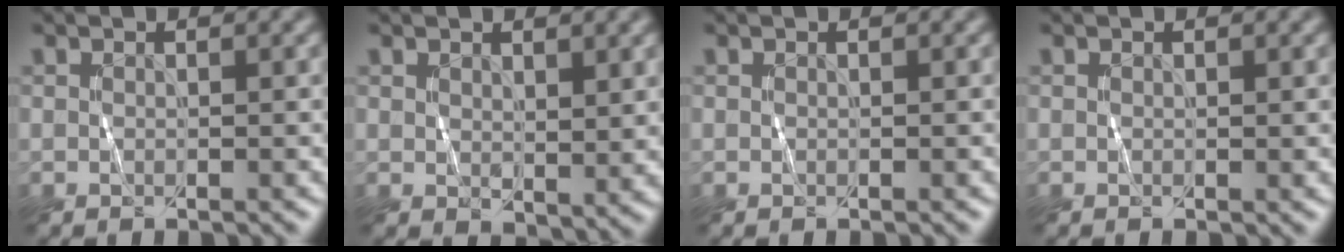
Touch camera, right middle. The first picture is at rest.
{"total": 2.3, "force": [1.3, 1.1, 1.4], "torque": [-0.025, -0.009, 0.030]}
{"total": 0.0}
{"total": 0.0}